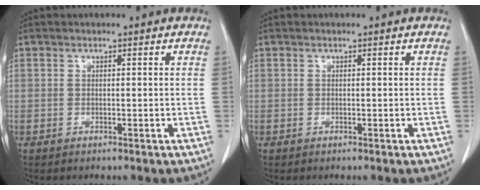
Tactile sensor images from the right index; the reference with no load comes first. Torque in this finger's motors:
{"motor_torque": [0.04, -0.01, -0.02, 0.00]}